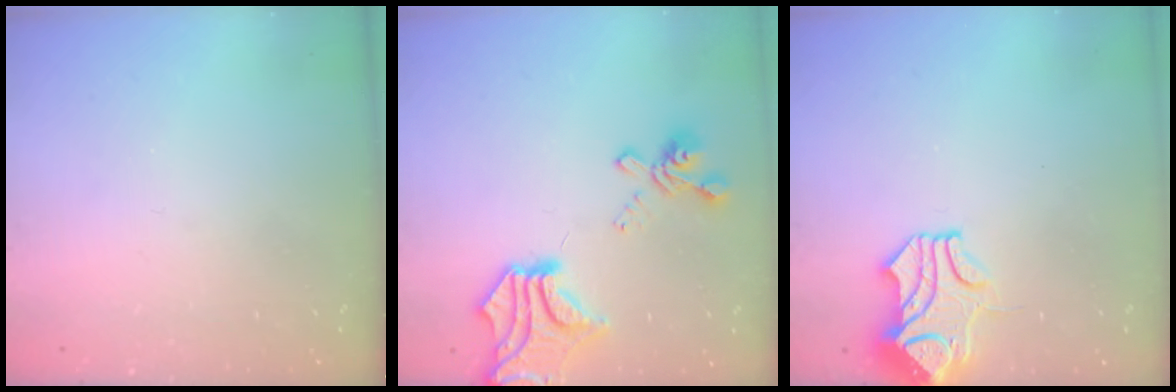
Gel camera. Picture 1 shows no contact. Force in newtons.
{"total": 6.7, "press": 5.6, "slide": 3.6}
{"total": 1.5, "press": 0.8, "slide": 1.3}